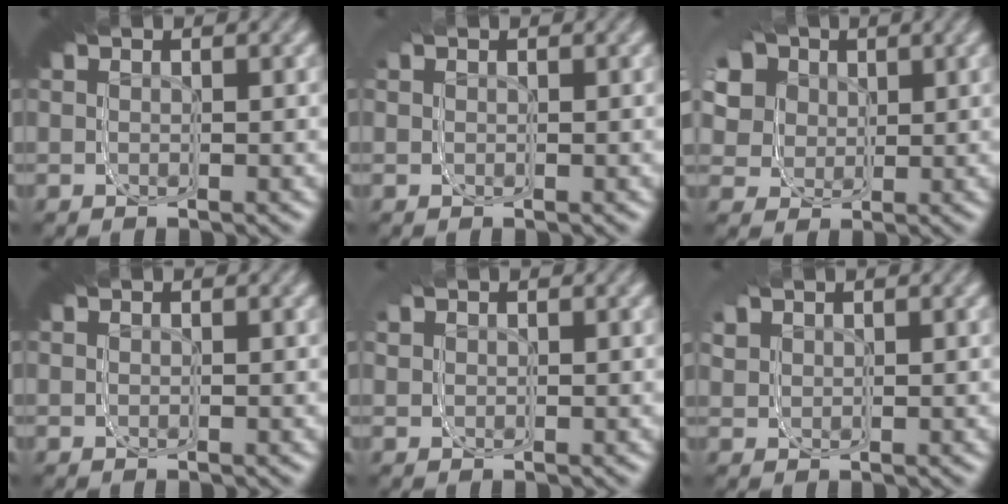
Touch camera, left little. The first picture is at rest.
{"total": 0.7, "force": [0.4, 0.5, 0.1], "torque": [-0.001, -0.001, 0.006]}
{"total": 9.0, "force": [1.3, 7.2, 5.2], "torque": [-0.085, 0.007, 0.003]}
{"total": 0.0}
{"total": 1.3, "force": [0.8, 0.9, 0.4], "torque": [-0.010, 0.000, 0.012]}
{"total": 4.3, "force": [1.8, 3.4, 1.8], "torque": [-0.044, 0.007, 0.019]}